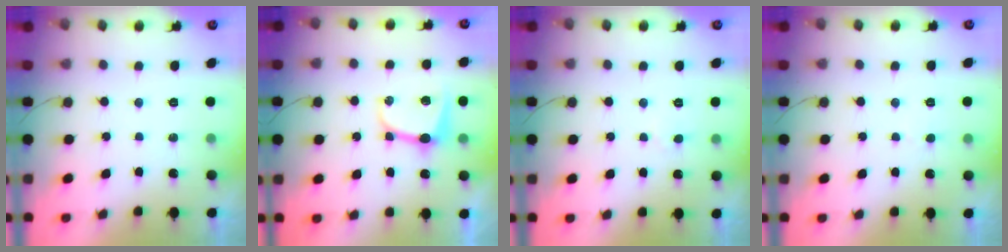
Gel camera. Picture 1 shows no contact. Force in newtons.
{"total": 8.5, "press": 8.4, "slide": 0.8}
{"total": 2.8, "press": 2.8, "slide": 0.3}
{"total": 2.3, "press": 2.3, "slide": 0.2}